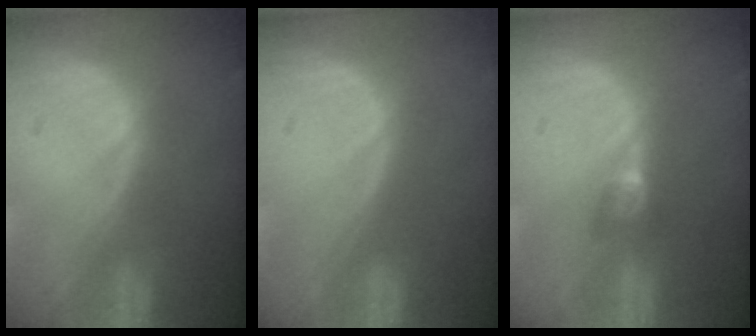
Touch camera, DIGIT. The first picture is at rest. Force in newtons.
{"total": 0.0}
{"total": 2.7, "press": 2.5, "slide": 1.0}